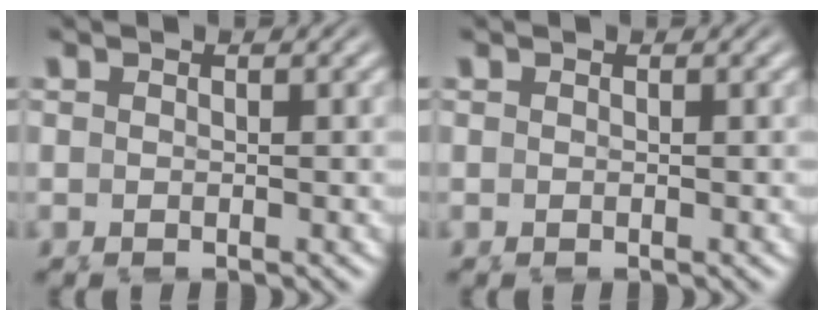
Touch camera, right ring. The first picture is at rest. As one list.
[{"total": 0.0}]